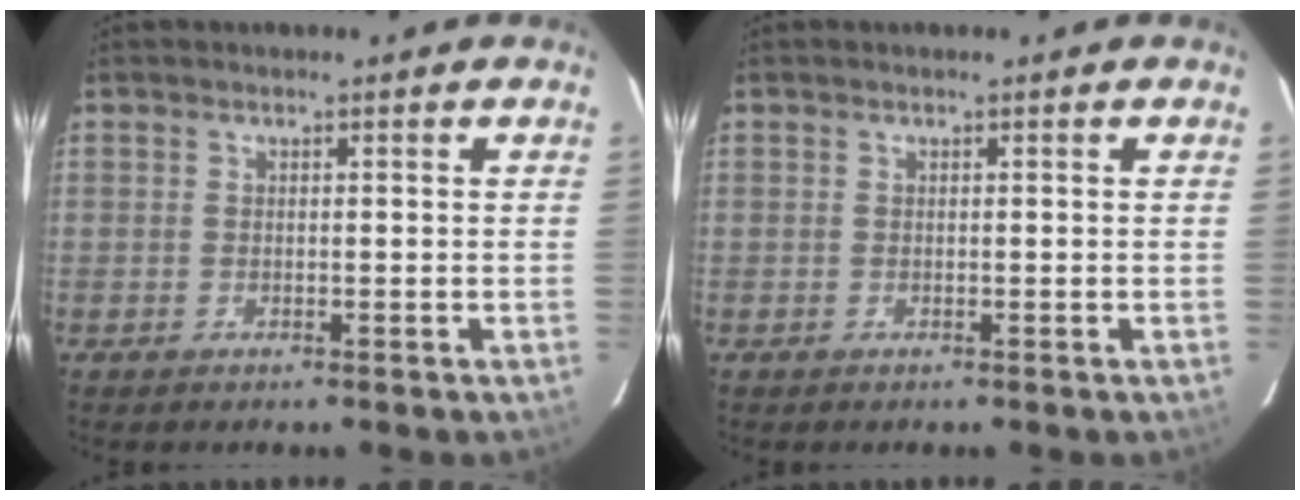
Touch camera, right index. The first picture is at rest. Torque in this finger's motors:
{"motor_torque": [0.00, 0.00, 0.07, 0.00]}